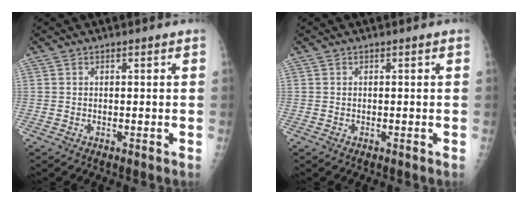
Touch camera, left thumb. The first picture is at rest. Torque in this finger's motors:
{"motor_torque": [0.00, 0.00, -0.03, -0.01, 0.00]}